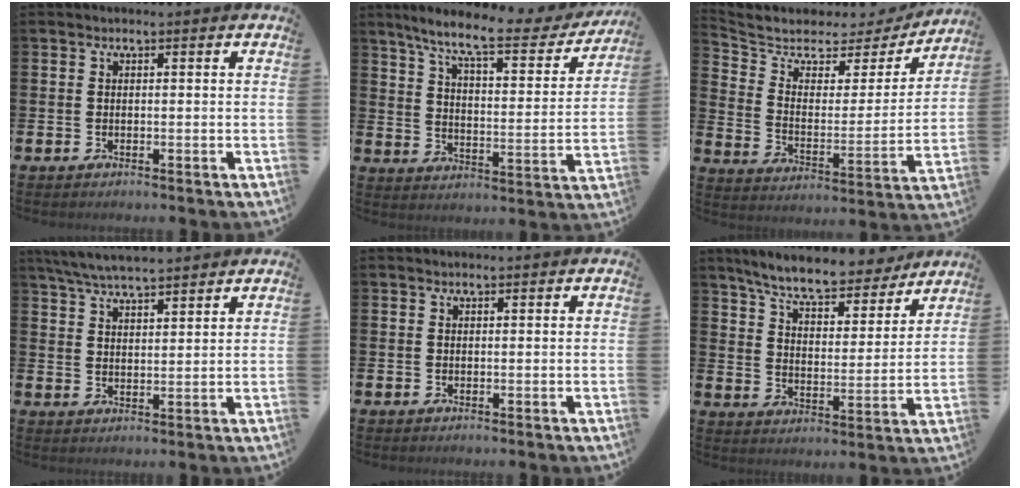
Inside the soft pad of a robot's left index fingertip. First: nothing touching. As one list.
[{"total": 9.1, "force": [7.4, 1.9, 4.8], "torque": [-0.113, -0.043, 0.119]}, {"total": 5.3, "force": [4.5, 2.6, 0.8], "torque": [-0.058, -0.039, 0.069]}, {"total": 5.9, "force": [5.7, 0.5, 1.4], "torque": [-0.051, -0.018, 0.106]}, {"total": 0.5, "force": [0.5, 0.1, 0.1], "torque": [0.000, 0.001, 0.009]}, {"total": 8.4, "force": [7.6, 1.4, 3.2], "torque": [-0.090, -0.045, 0.131]}]